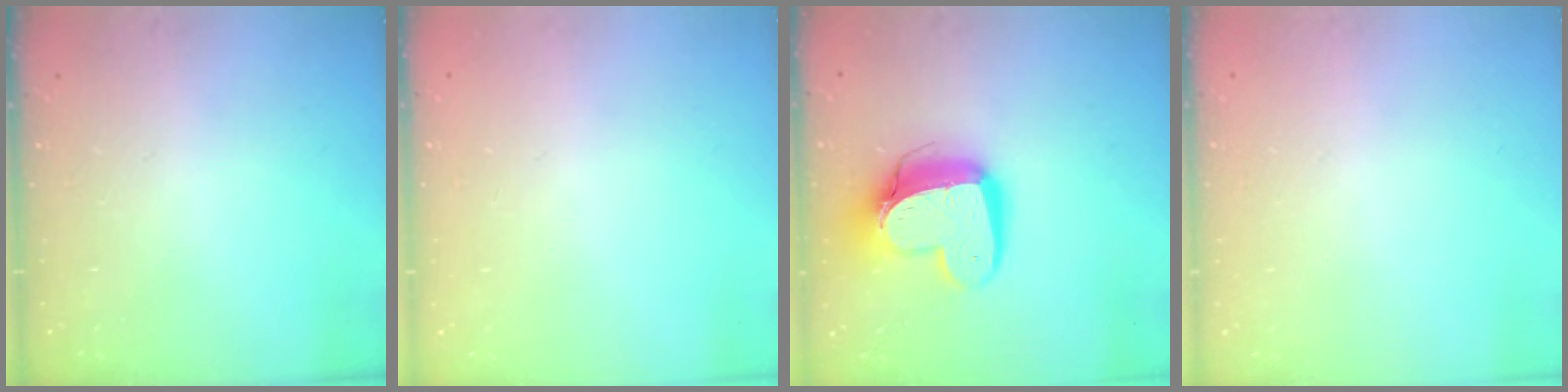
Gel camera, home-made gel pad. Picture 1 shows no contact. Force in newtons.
{"total": 0.0}
{"total": 14.7, "press": 14.6, "slide": 1.4}
{"total": 0.0}